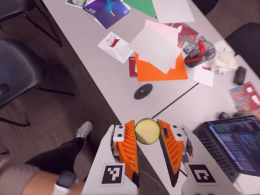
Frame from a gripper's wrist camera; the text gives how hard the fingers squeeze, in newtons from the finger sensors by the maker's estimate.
{"total": 8.2, "left": 8.0, "right": 8.4}